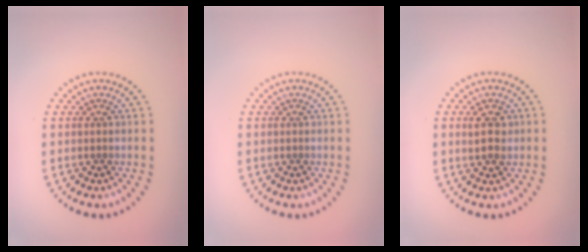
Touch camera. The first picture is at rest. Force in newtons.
{"total": 0.0}
{"total": 2.6, "press": 2.5, "slide": 0.5}